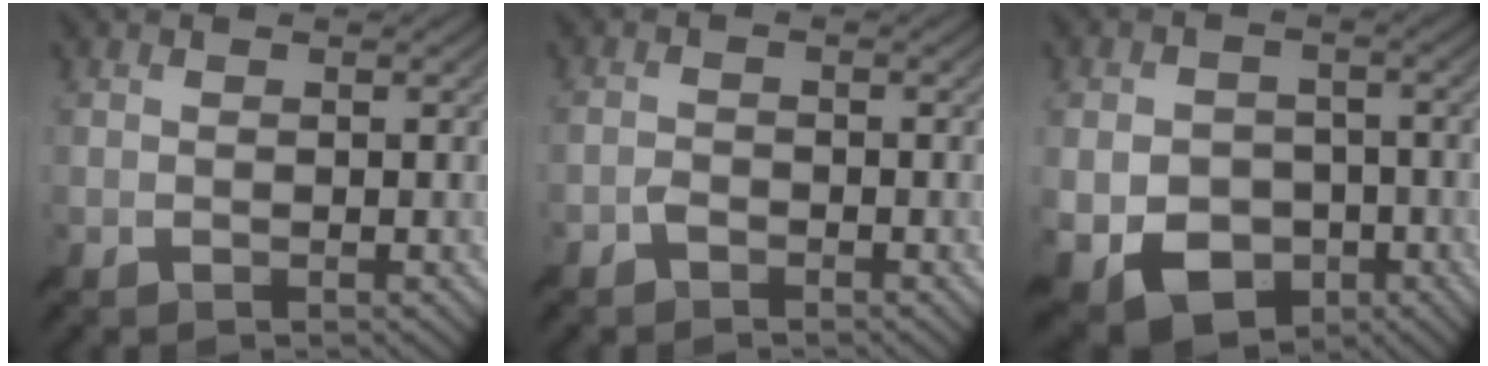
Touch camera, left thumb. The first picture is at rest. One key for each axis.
{"total": 1.3, "fx": -1.1, "fy": 0.7, "fz": 0.3, "tx": -0.002, "ty": 0.003, "tz": -0.024}
{"total": 8.8, "fx": -3.1, "fy": 6.5, "fz": 5.1, "tx": -0.111, "ty": -0.026, "tz": -0.055}